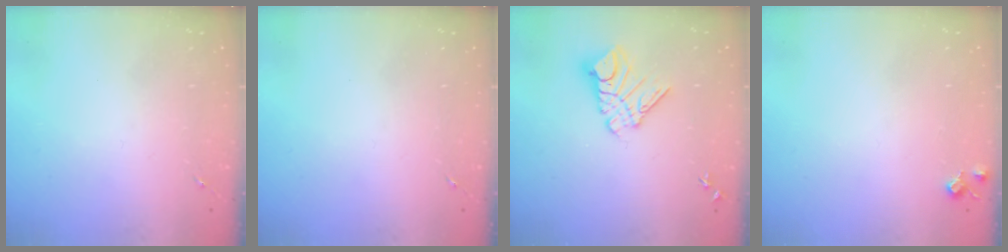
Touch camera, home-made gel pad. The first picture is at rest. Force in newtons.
{"total": 0.0}
{"total": 11.6, "press": 11.6, "slide": 1.2}
{"total": 5.7, "press": 5.6, "slide": 0.9}